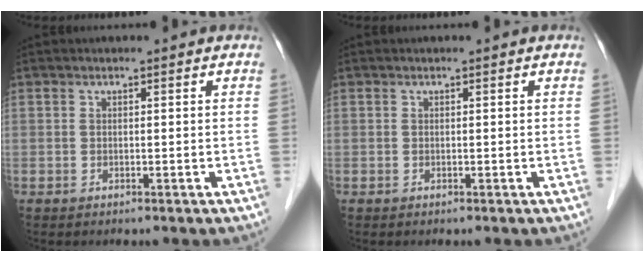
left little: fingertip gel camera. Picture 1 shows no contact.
{"total": 0.0}